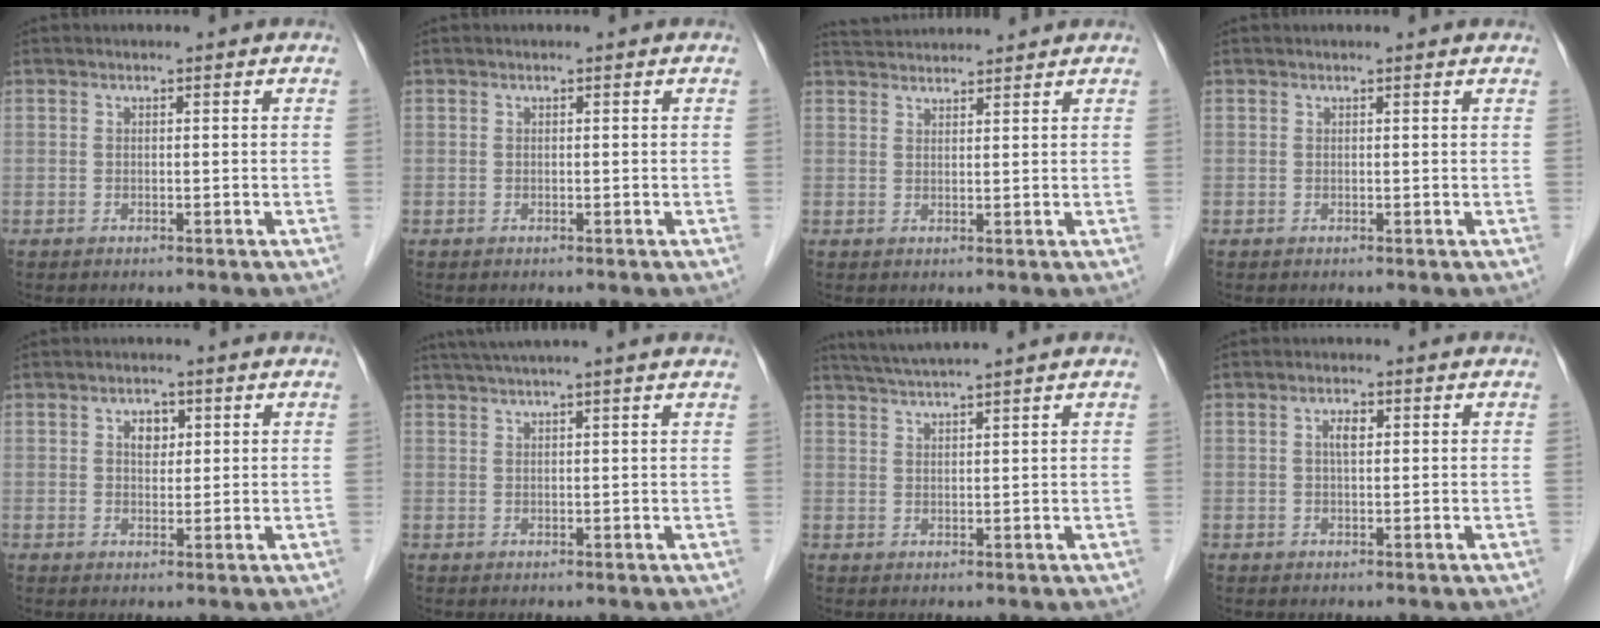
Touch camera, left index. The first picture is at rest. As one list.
[{"total": 0.0}, {"total": 5.5, "force": [5.4, 0.2, 0.9], "torque": [-0.022, 0.038, 0.088]}, {"total": 0.9, "force": [0.8, 0.0, 0.2], "torque": [-0.011, 0.002, 0.007]}, {"total": 2.7, "force": [1.0, 1.8, 1.7], "torque": [-0.029, 0.005, 0.016]}, {"total": 6.6, "force": [5.4, -1.3, 3.6], "torque": [-0.053, 0.031, 0.078]}, {"total": 4.9, "force": [4.2, -1.4, 2.0], "torque": [-0.037, 0.016, 0.080]}, {"total": 2.1, "force": [0.5, 0.8, 1.8], "torque": [-0.037, 0.005, 0.011]}]